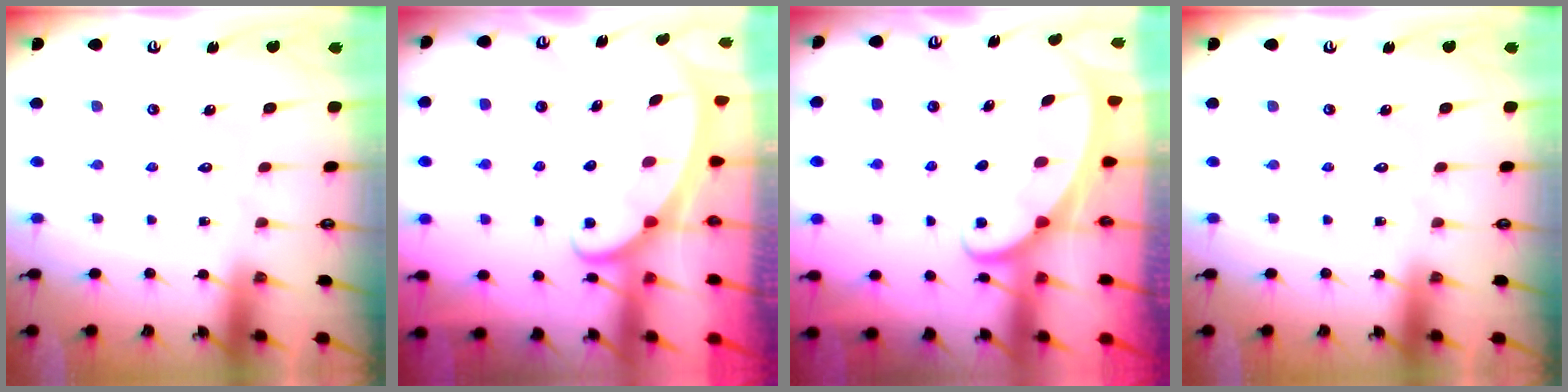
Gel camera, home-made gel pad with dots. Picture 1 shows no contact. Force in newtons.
{"total": 2.3, "press": 2.3, "slide": 0.3}
{"total": 2.4, "press": 2.4, "slide": 0.3}
{"total": 0.0}